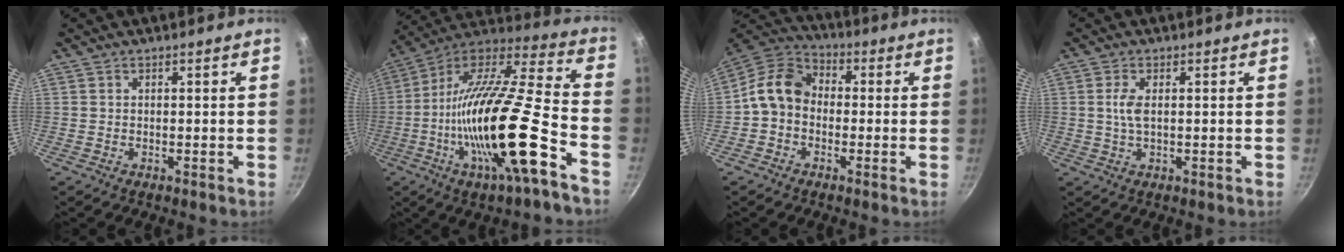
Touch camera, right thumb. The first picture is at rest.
{"total": 26.6, "force": [-9.5, 5.5, 24.2], "torque": [-0.401, 0.024, -0.176]}
{"total": 9.8, "force": [-0.9, 7.8, 5.8], "torque": [-0.082, 0.036, -0.039]}
{"total": 3.1, "force": [0.4, 1.3, 2.8], "torque": [-0.062, 0.002, 0.008]}